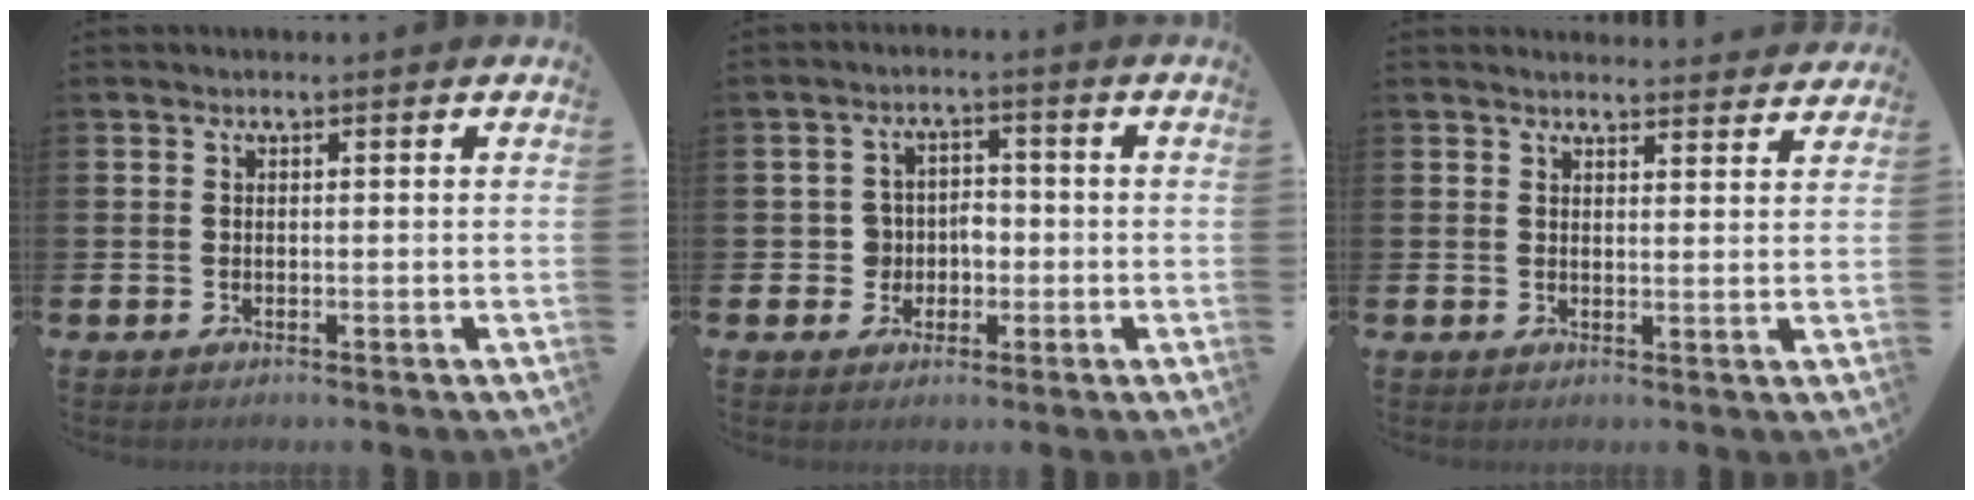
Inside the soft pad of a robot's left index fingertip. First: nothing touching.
{"total": 3.7, "force": [-0.9, 3.5, 0.8], "torque": [-0.024, 0.006, -0.024]}
{"total": 2.9, "force": [2.9, 0.3, 0.0], "torque": [0.010, -0.021, 0.049]}